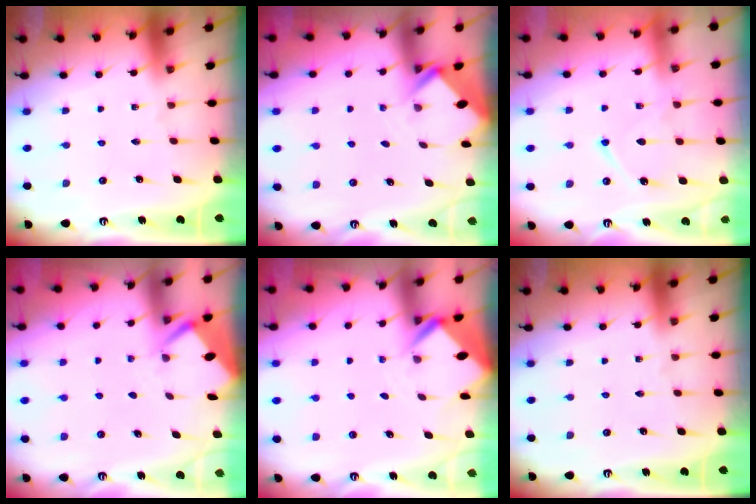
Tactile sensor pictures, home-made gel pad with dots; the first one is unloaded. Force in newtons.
{"total": 2.2, "press": 2.2, "slide": 0.1}
{"total": 10.1, "press": 10.0, "slide": 0.9}
{"total": 2.9, "press": 2.9, "slide": 0.3}
{"total": 3.1, "press": 3.1, "slide": 0.1}
{"total": 0.0}